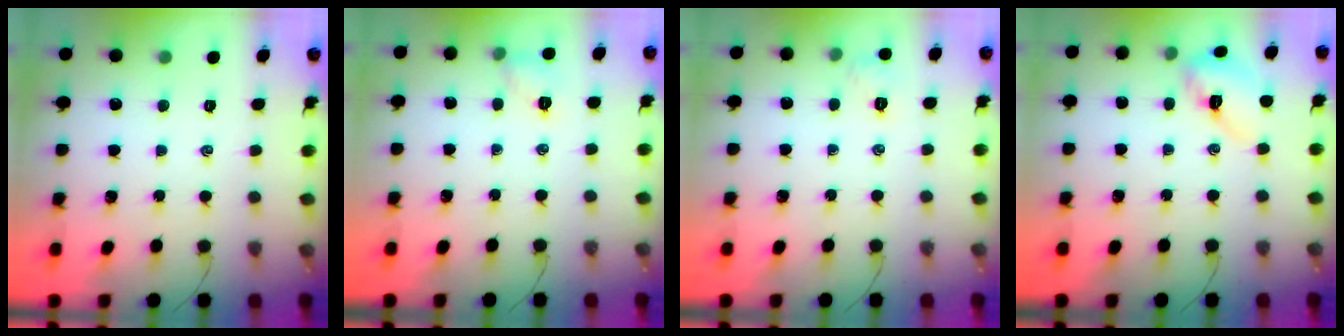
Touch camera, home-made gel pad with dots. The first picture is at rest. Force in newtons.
{"total": 5.6, "press": 5.5, "slide": 1.0}
{"total": 5.3, "press": 5.1, "slide": 1.4}
{"total": 9.1, "press": 9.1, "slide": 0.8}